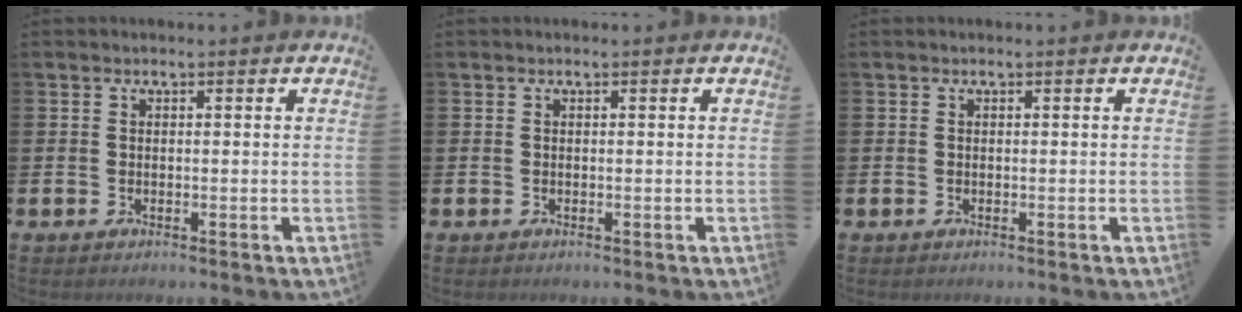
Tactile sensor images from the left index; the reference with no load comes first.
{"total": 0.0}
{"total": 0.0}